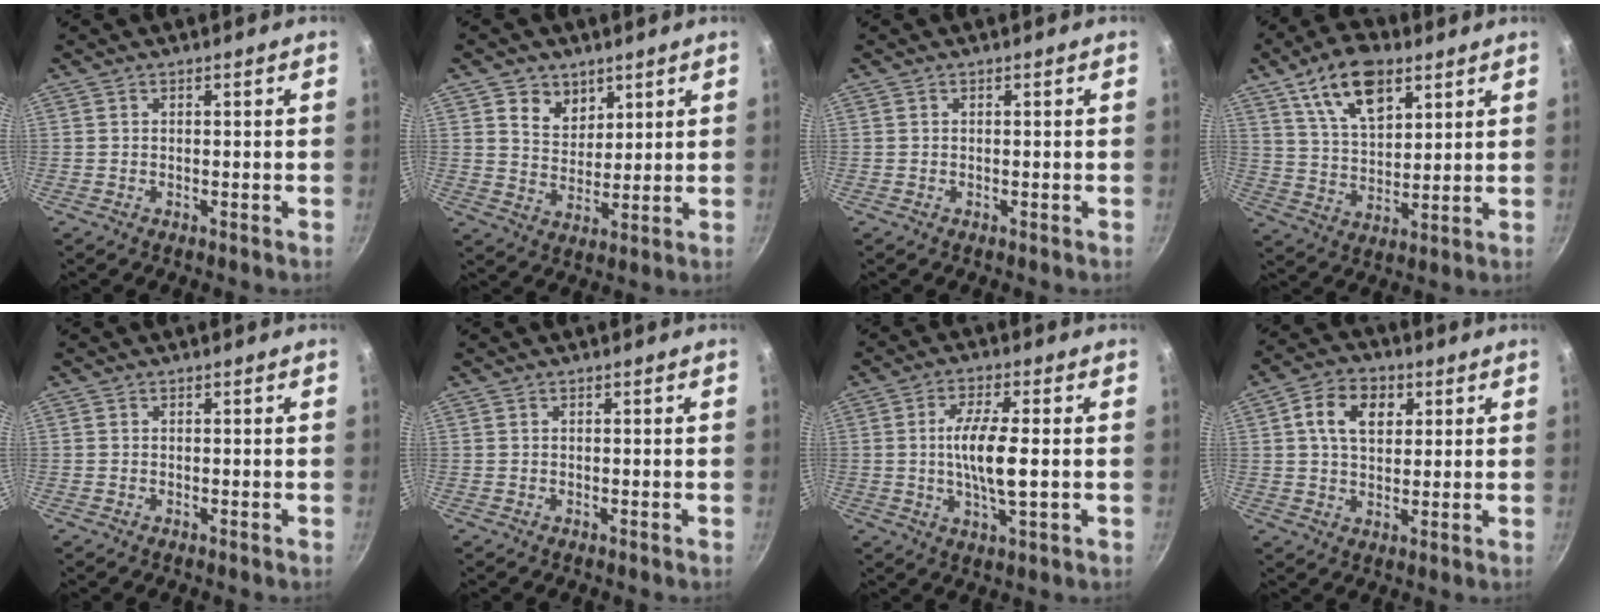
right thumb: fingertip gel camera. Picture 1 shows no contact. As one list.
[{"total": 6.8, "force": [3.4, 5.3, 2.5], "torque": [-0.008, -0.024, 0.062]}, {"total": 0.0}, {"total": 13.6, "force": [7.3, 7.0, 9.1], "torque": [-0.133, -0.024, 0.132]}, {"total": 0.0}, {"total": 0.0}, {"total": 9.3, "force": [-0.2, 2.4, 9.0], "torque": [-0.174, 0.004, -0.004]}, {"total": 9.1, "force": [2.7, 6.3, 6.0], "torque": [-0.086, 0.005, 0.036]}]